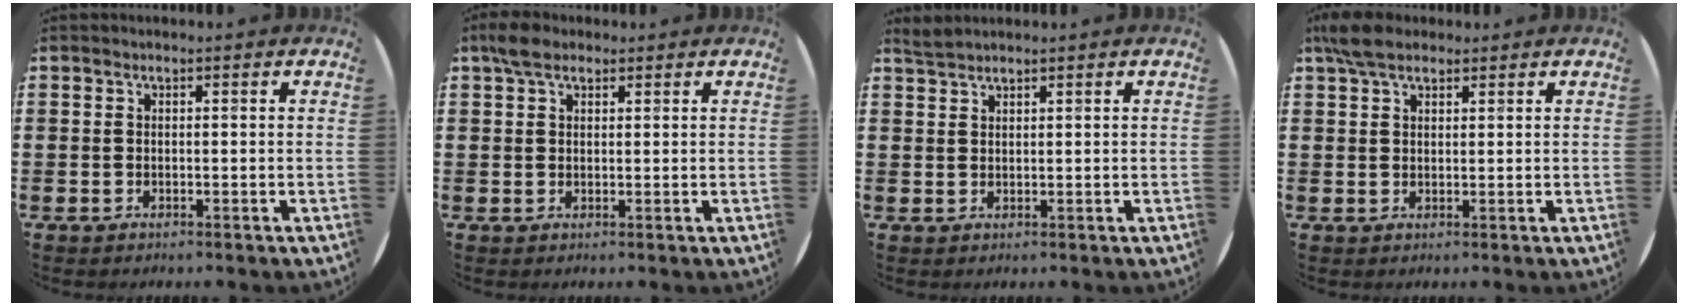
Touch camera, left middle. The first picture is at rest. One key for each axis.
{"total": 2.9, "fx": 2.2, "fy": 1.4, "fz": 1.3, "tx": -0.020, "ty": 0.006, "tz": 0.039}
{"total": 1.6, "fx": 1.6, "fy": 0.0, "fz": 0.1, "tx": -0.003, "ty": 0.003, "tz": 0.031}
{"total": 4.3, "fx": 3.4, "fy": 1.7, "fz": 1.9, "tx": -0.045, "ty": 0.004, "tz": 0.065}